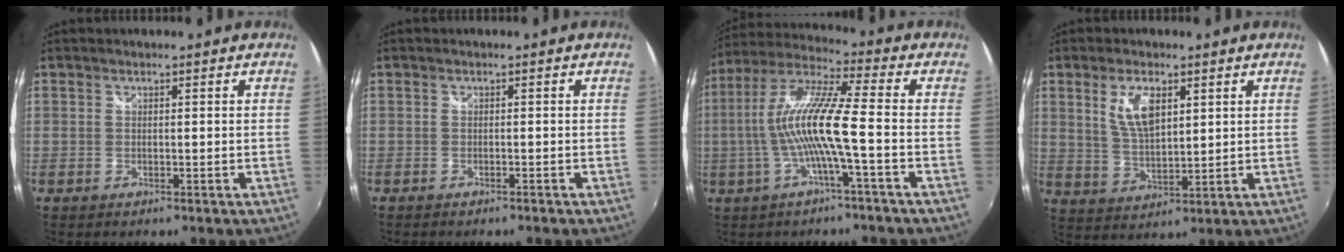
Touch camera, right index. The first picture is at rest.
{"total": 1.4, "force": [-1.2, 0.3, 0.4], "torque": [-0.015, -0.005, -0.021]}
{"total": 12.3, "force": [-2.6, -0.1, 12.1], "torque": [-0.228, 0.004, -0.047]}
{"total": 7.4, "force": [3.1, 3.3, 5.9], "torque": [-0.112, 0.002, 0.065]}